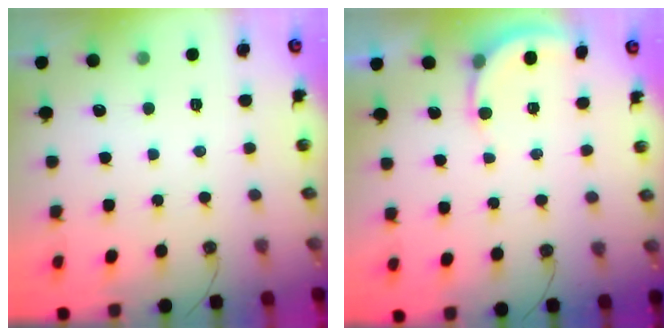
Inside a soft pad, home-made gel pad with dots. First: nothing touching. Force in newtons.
{"total": 3.1, "press": 3.1, "slide": 0.3}